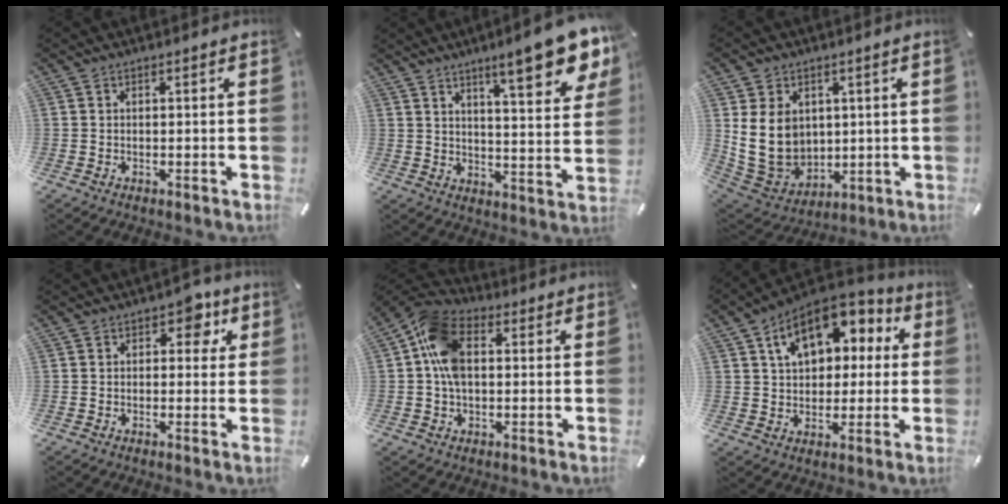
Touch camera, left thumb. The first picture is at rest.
{"total": 14.6, "force": [10.2, 3.2, 10.0], "torque": [-0.142, -0.062, 0.162]}
{"total": 12.7, "force": [2.3, 10.9, 6.2], "torque": [-0.140, -0.021, 0.045]}
{"total": 5.5, "force": [2.2, 3.7, 3.4], "torque": [-0.019, -0.007, 0.026]}
{"total": 11.8, "force": [1.3, 8.2, 8.4], "torque": [-0.183, 0.013, 0.022]}
{"total": 13.5, "force": [5.7, 9.7, 7.4], "torque": [-0.122, -0.022, 0.106]}